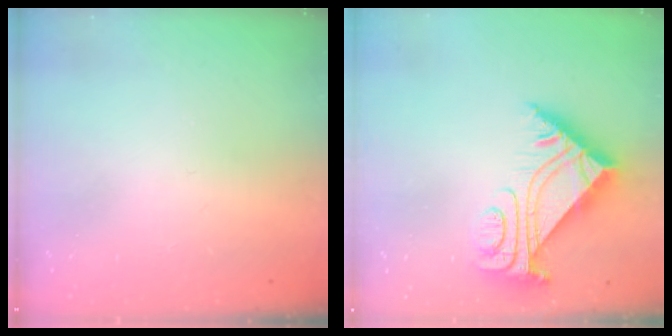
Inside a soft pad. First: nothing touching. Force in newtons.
{"total": 8.0, "press": 8.0, "slide": 0.6}